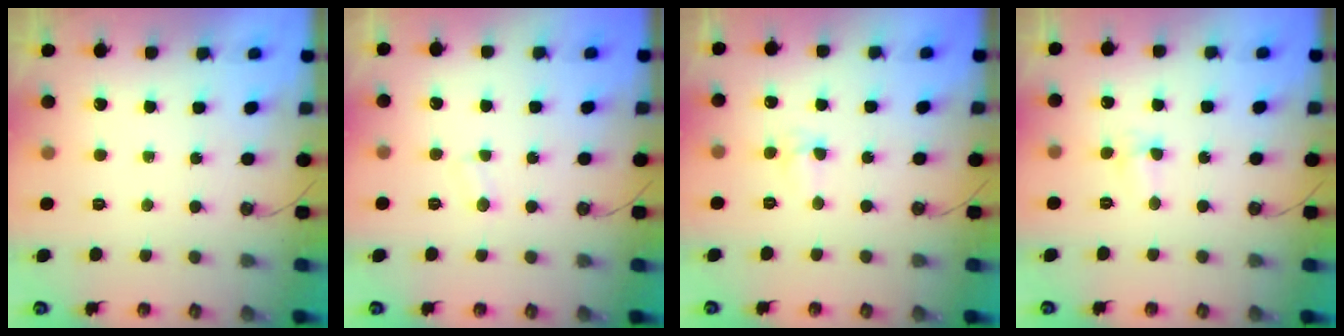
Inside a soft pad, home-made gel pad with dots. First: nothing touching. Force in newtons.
{"total": 1.8, "press": 1.8, "slide": 0.2}
{"total": 3.4, "press": 3.4, "slide": 0.5}
{"total": 4.9, "press": 4.8, "slide": 0.7}